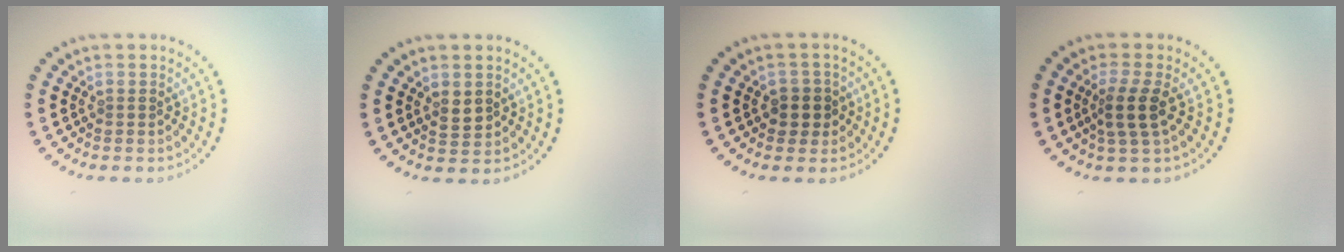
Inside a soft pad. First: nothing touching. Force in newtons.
{"total": 1.5, "press": 1.4, "slide": 0.3}
{"total": 2.0, "press": 1.8, "slide": 0.8}
{"total": 2.5, "press": 2.1, "slide": 1.4}